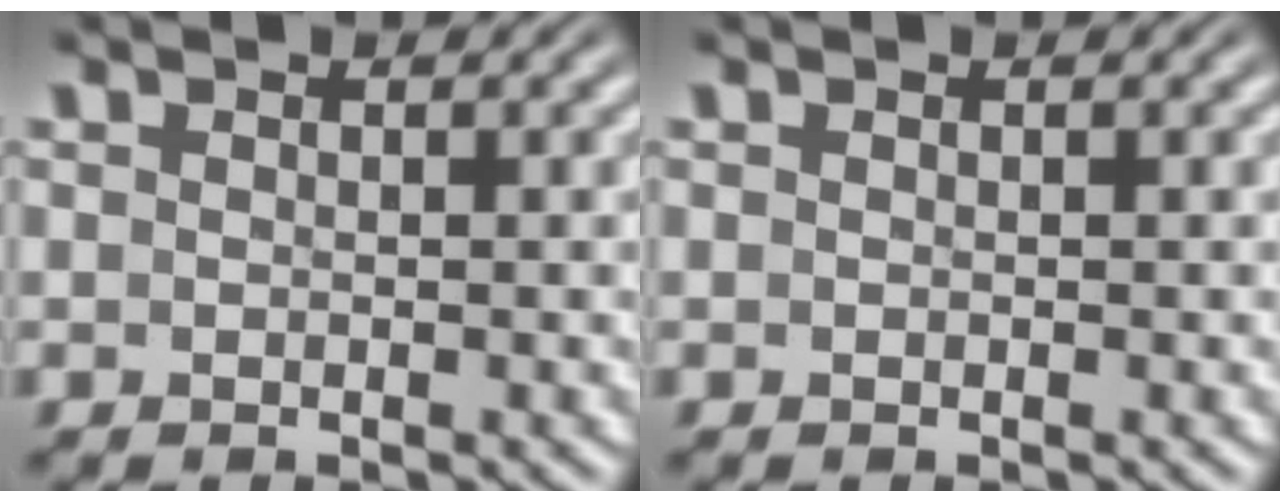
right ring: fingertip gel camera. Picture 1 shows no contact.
{"total": 0.0}